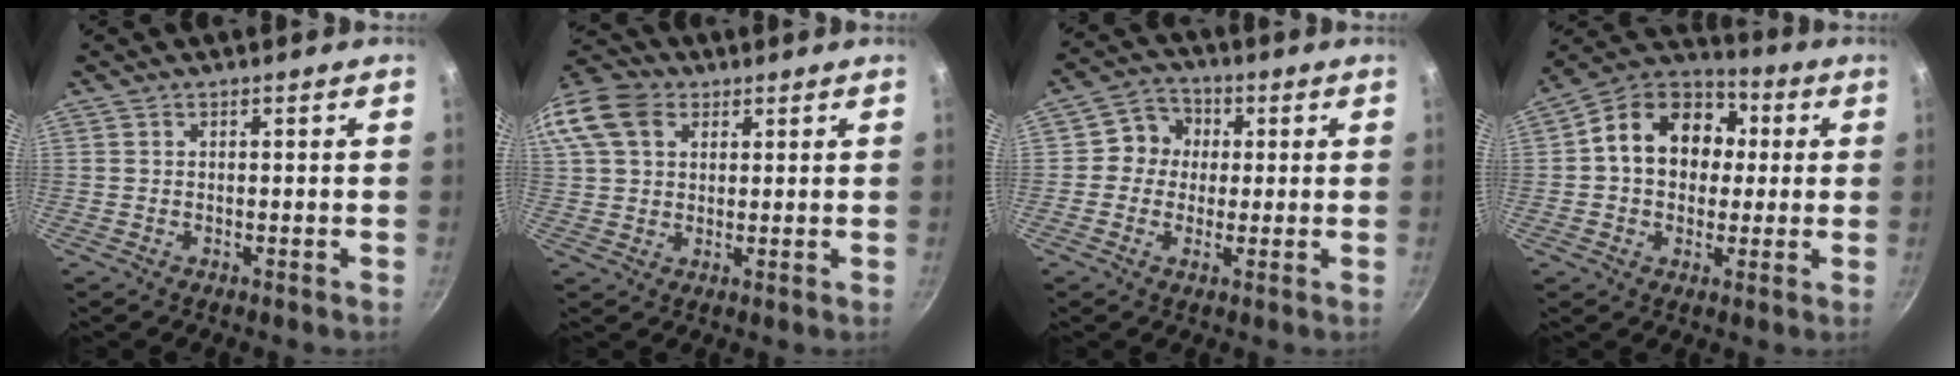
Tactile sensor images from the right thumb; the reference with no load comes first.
{"total": 15.5, "force": [5.8, 11.4, 8.8], "torque": [-0.193, 0.026, 0.096]}
{"total": 6.7, "force": [1.0, 6.2, 2.3], "torque": [-0.001, 0.006, -0.002]}
{"total": 15.6, "force": [2.0, 12.3, 9.4], "torque": [-0.121, 0.032, 0.016]}